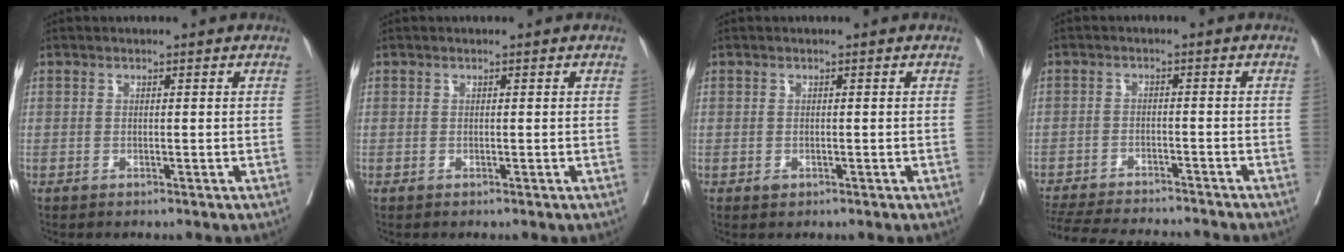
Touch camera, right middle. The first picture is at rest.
{"total": 0.0}
{"total": 0.8, "force": [-0.3, 0.5, 0.5], "torque": [-0.006, 0.000, -0.002]}
{"total": 14.7, "force": [-13.7, 1.7, 5.1], "torque": [-0.103, -0.019, -0.198]}